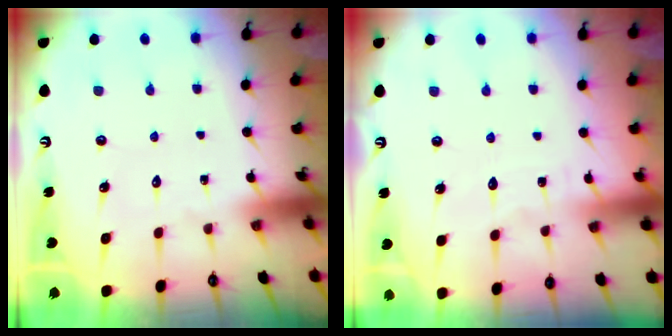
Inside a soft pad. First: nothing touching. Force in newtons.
{"total": 2.7, "press": 2.7, "slide": 0.3}